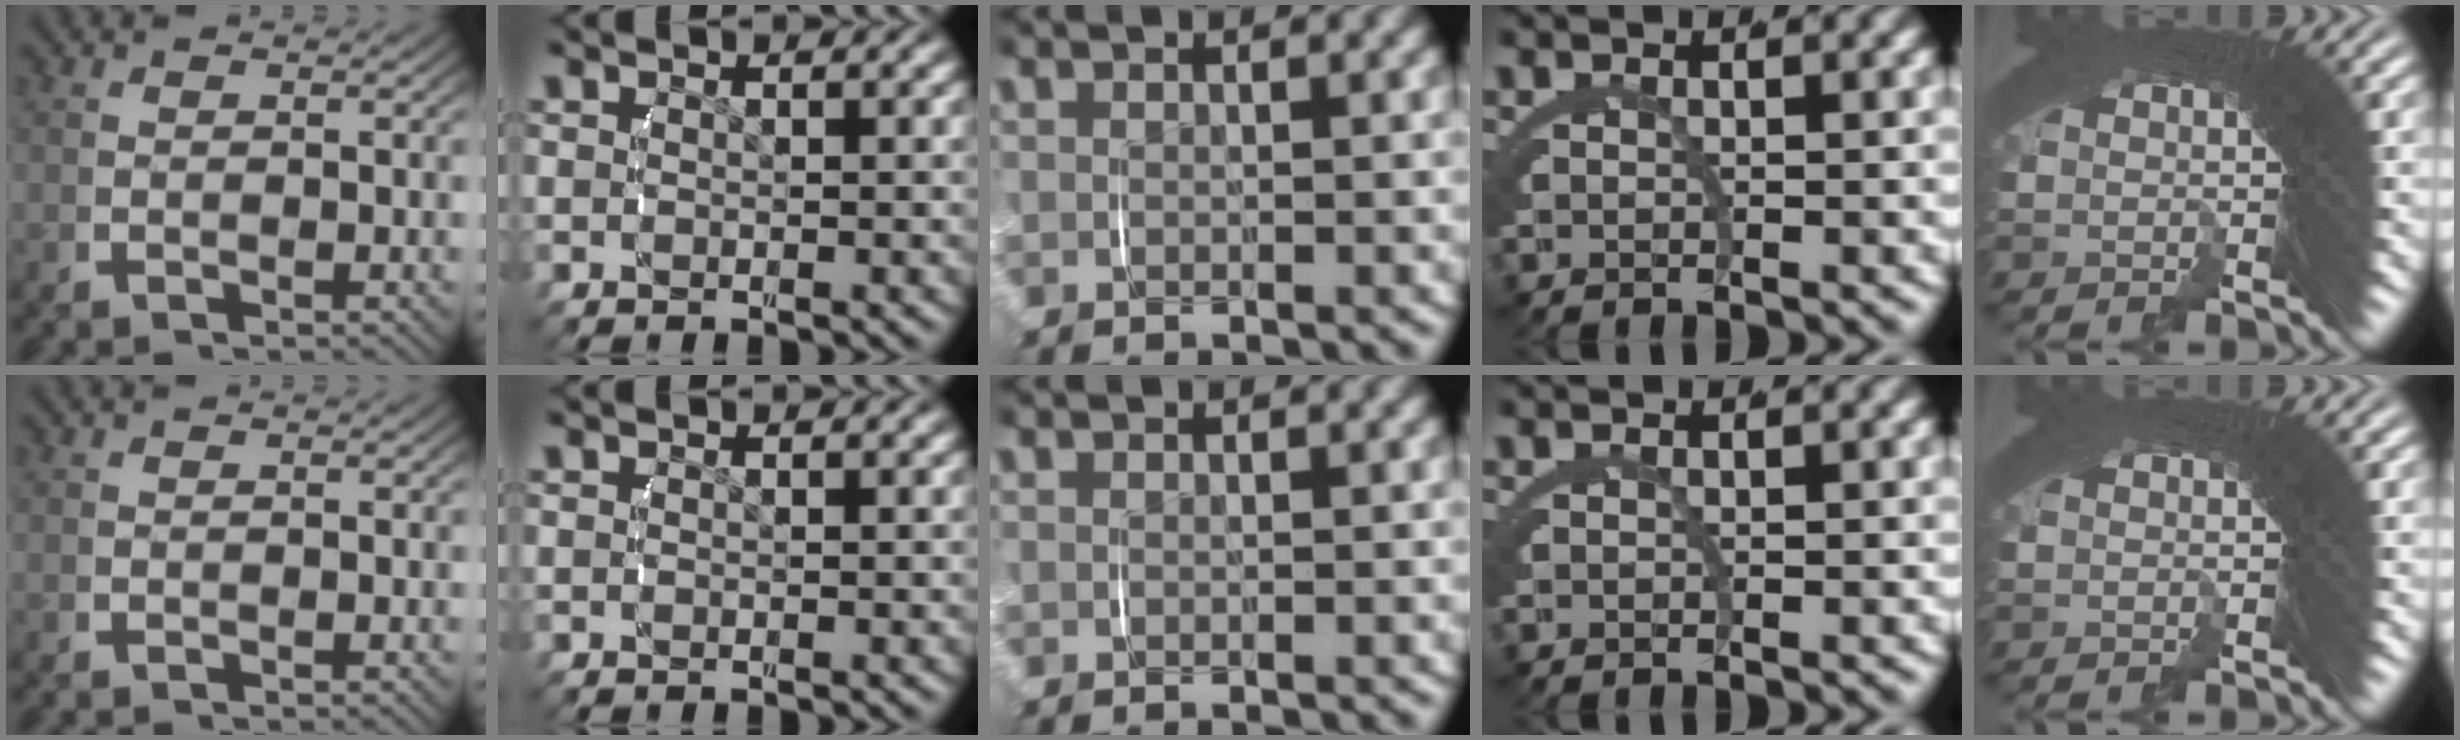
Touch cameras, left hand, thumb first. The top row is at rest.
{}